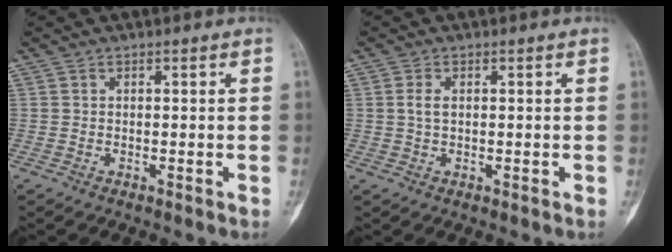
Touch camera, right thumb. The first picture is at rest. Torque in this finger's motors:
{"motor_torque": [-0.56, -0.03, 0.22, 0.00, 0.02]}